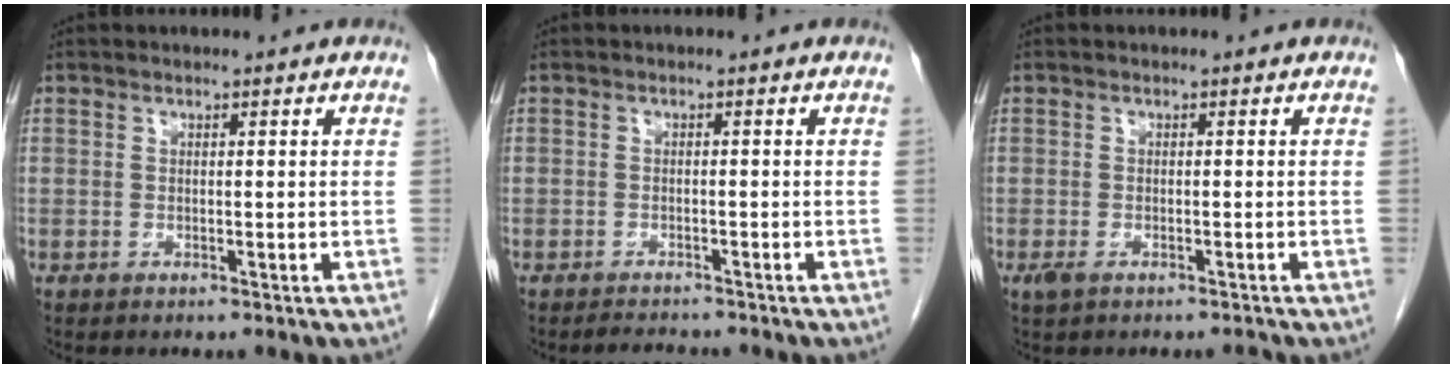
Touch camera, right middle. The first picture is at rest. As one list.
[{"total": 2.1, "force": [-2.1, 0.5, 0.3], "torque": [-0.010, -0.007, -0.030]}, {"total": 2.1, "force": [-1.4, 0.8, 1.3], "torque": [-0.027, -0.004, -0.022]}]